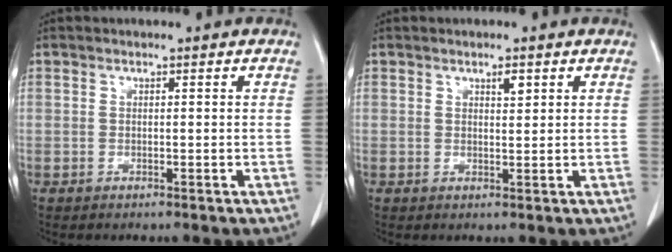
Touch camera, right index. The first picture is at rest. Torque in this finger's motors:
{"motor_torque": [0.21, 0.12, 0.00, 0.02]}